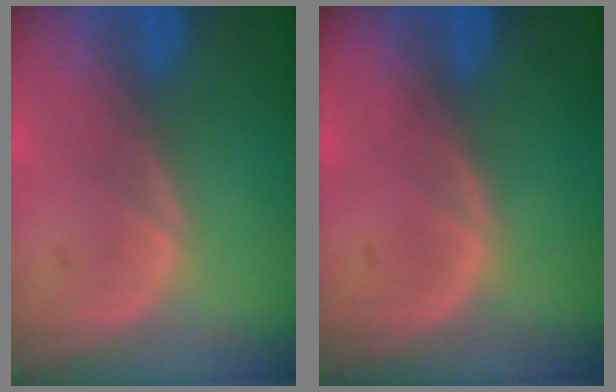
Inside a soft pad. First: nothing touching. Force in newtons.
{"total": 0.0}